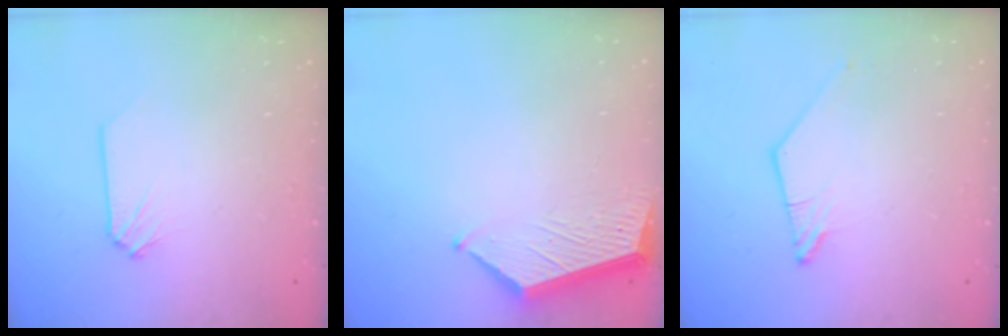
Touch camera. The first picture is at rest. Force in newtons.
{"total": 7.1, "press": 7.1, "slide": 0.6}
{"total": 0.8, "press": 0.8, "slide": 0.2}